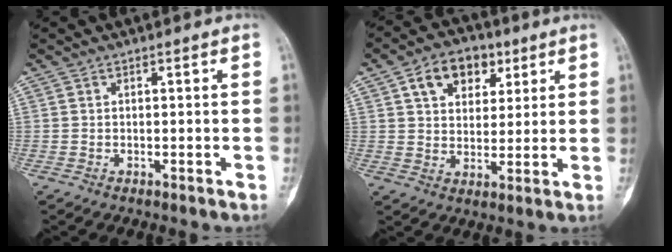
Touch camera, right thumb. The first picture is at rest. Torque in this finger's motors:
{"motor_torque": [-0.36, 0.64, 0.14, -0.11, 0.03]}